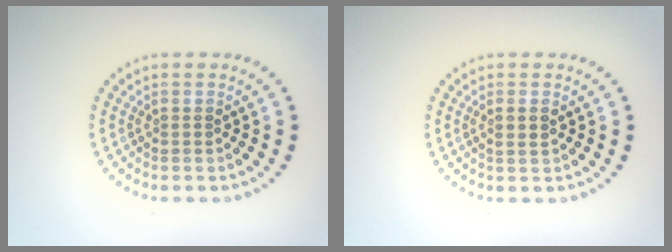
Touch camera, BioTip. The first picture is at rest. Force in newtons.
{"total": 1.2, "press": 1.1, "slide": 0.4}